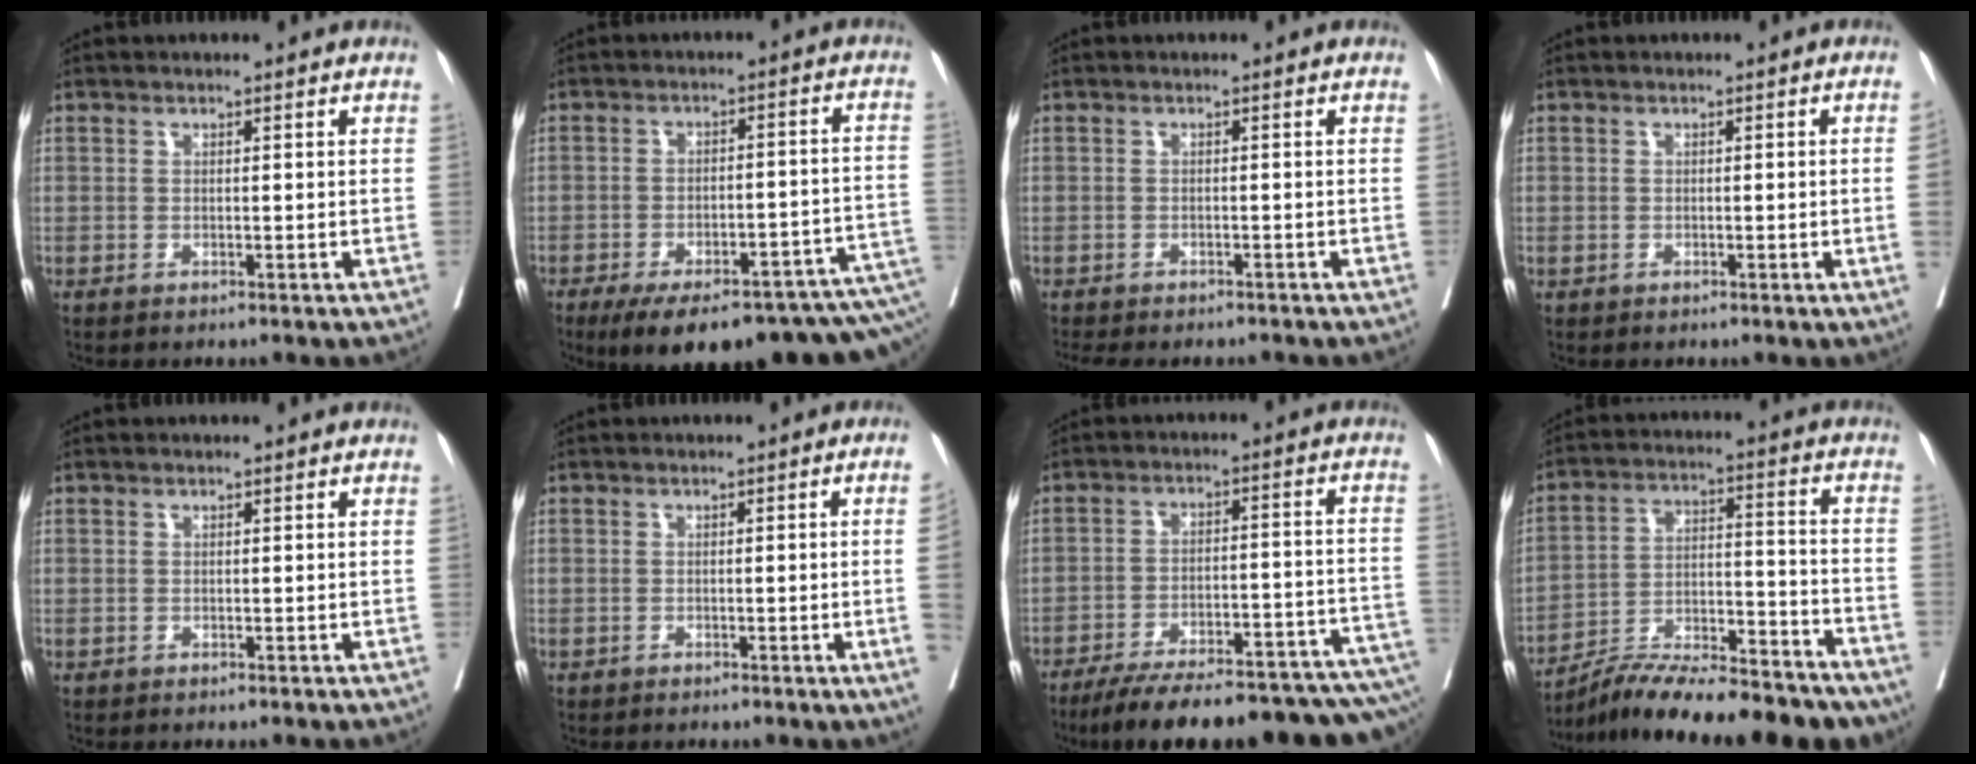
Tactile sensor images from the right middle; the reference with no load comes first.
{"total": 21.9, "force": [-15.0, 6.5, 14.6], "torque": [-0.146, 0.021, -0.190]}
{"total": 8.5, "force": [-7.5, 2.4, 3.1], "torque": [-0.044, -0.003, -0.098]}
{"total": 1.7, "force": [-0.2, -0.3, 1.6], "torque": [-0.025, 0.005, -0.001]}
{"total": 0.0}
{"total": 3.9, "force": [-0.6, -1.1, 3.7], "torque": [-0.045, 0.001, -0.005]}
{"total": 25.8, "force": [-21.5, 3.8, 13.8], "torque": [-0.140, 0.000, -0.290]}
{"total": 21.0, "force": [-18.1, 3.9, 9.9], "torque": [-0.135, 0.011, -0.285]}